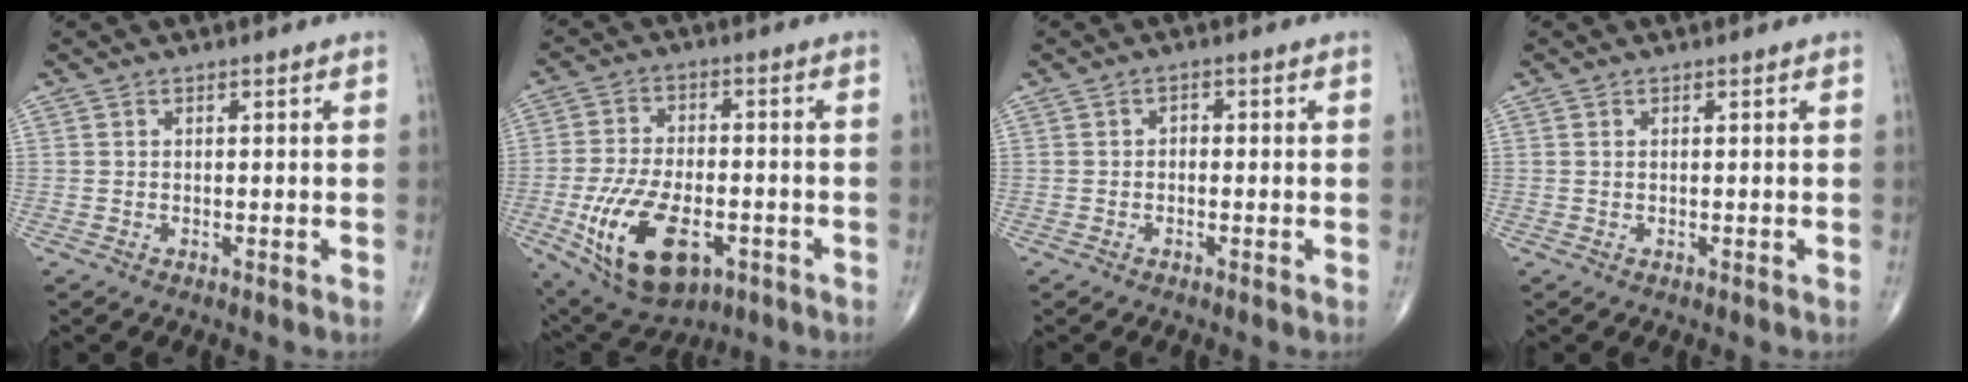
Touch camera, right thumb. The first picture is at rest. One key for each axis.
{"total": 16.7, "fx": -5.8, "fy": 8.9, "fz": 12.8, "tx": -0.226, "ty": 0.012, "tz": -0.085}
{"total": 1.2, "fx": -0.2, "fy": 0.9, "fz": 0.8, "tx": -0.002, "ty": 0.005, "tz": -0.010}
{"total": 0.0}